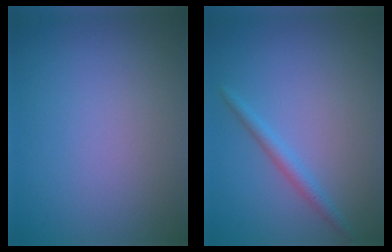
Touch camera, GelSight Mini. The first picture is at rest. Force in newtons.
{"total": 1.7, "press": 1.7, "slide": 0.1}